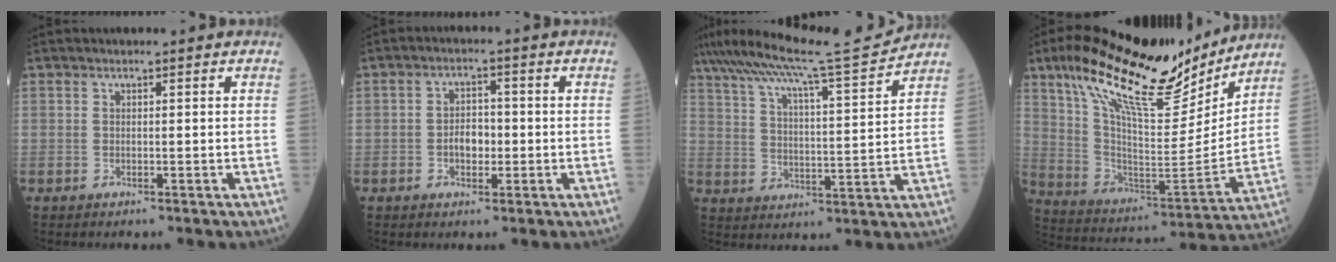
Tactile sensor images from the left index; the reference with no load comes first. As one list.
[{"total": 3.7, "force": [-0.8, 2.2, 2.8], "torque": [-0.051, 0.007, -0.016]}, {"total": 14.6, "force": [13.4, -1.7, 5.5], "torque": [-0.103, -0.021, 0.207]}, {"total": 22.9, "force": [16.3, 6.2, 14.9], "torque": [-0.262, 0.011, 0.279]}]